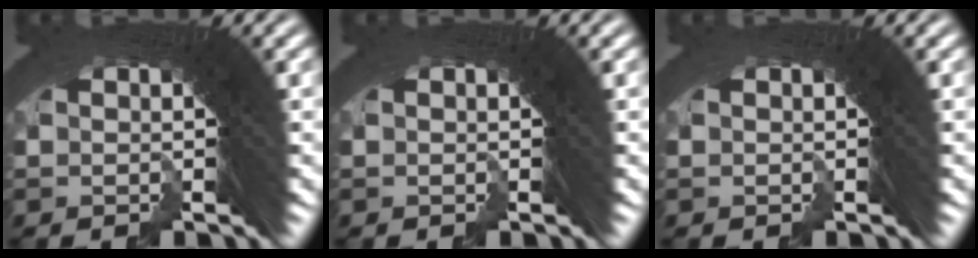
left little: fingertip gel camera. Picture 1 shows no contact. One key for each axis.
{"total": 0.0}
{"total": 0.0}